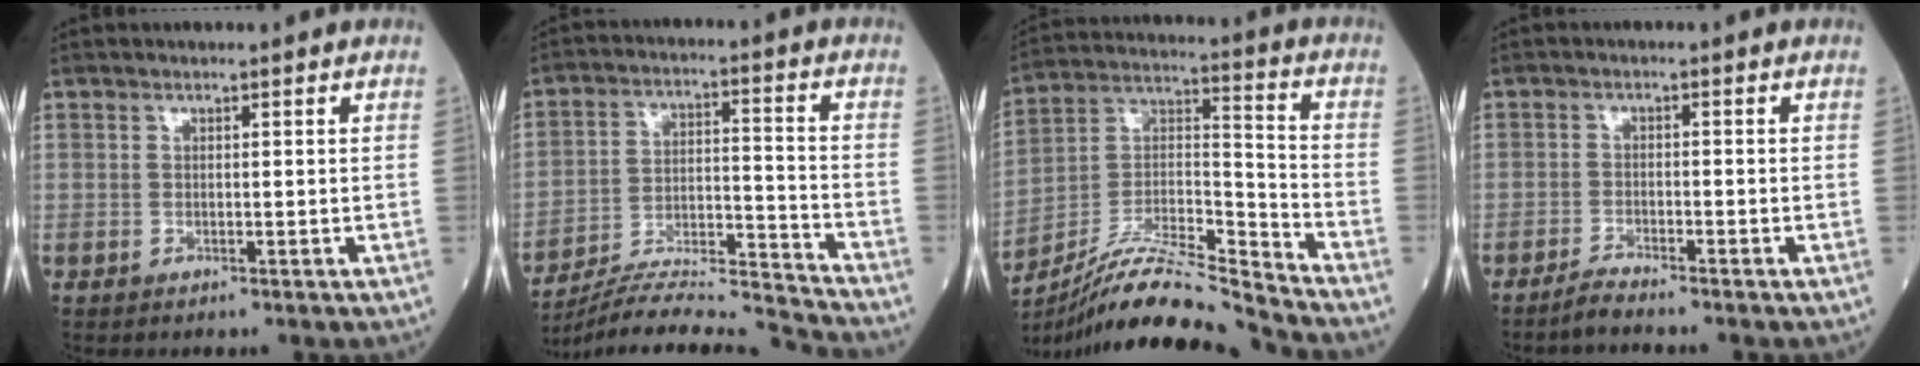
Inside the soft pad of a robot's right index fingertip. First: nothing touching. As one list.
[{"total": 16.5, "force": [-16.0, -1.6, 4.0], "torque": [-0.067, 0.019, -0.260]}, {"total": 16.0, "force": [-15.1, -1.1, 5.4], "torque": [-0.100, 0.034, -0.273]}, {"total": 2.4, "force": [-2.3, -0.5, 0.5], "torque": [-0.015, -0.009, -0.046]}]